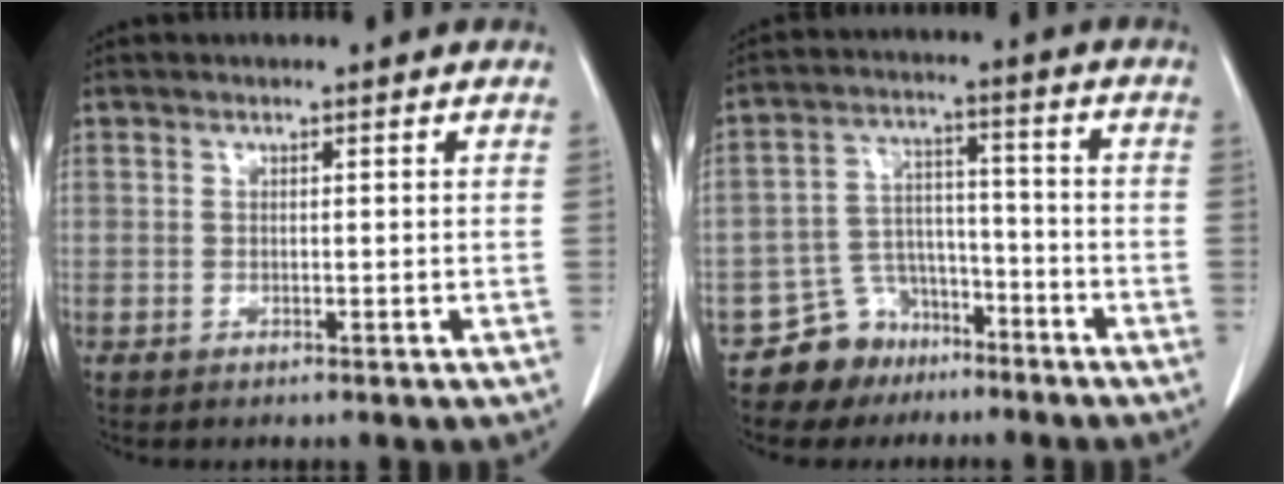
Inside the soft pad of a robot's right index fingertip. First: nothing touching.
{"total": 7.9, "force": [-5.6, 5.5, 0.8], "torque": [-0.017, 0.025, -0.093]}